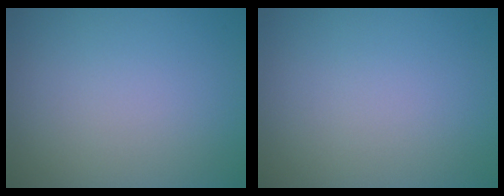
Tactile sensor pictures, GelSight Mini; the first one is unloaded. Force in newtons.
{"total": 0.0}